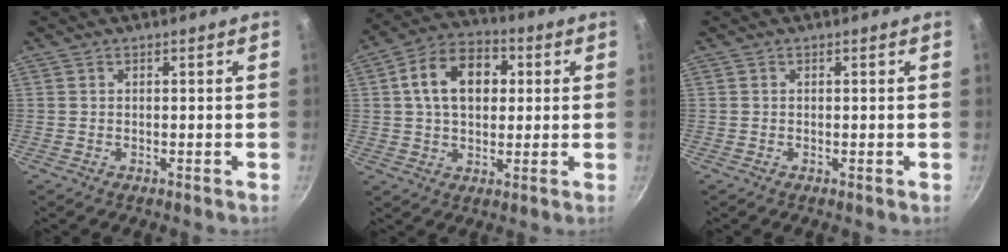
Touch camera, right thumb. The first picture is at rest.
{"total": 13.5, "force": [2.7, 9.3, 9.4], "torque": [-0.124, 0.019, 0.030]}
{"total": 0.0}